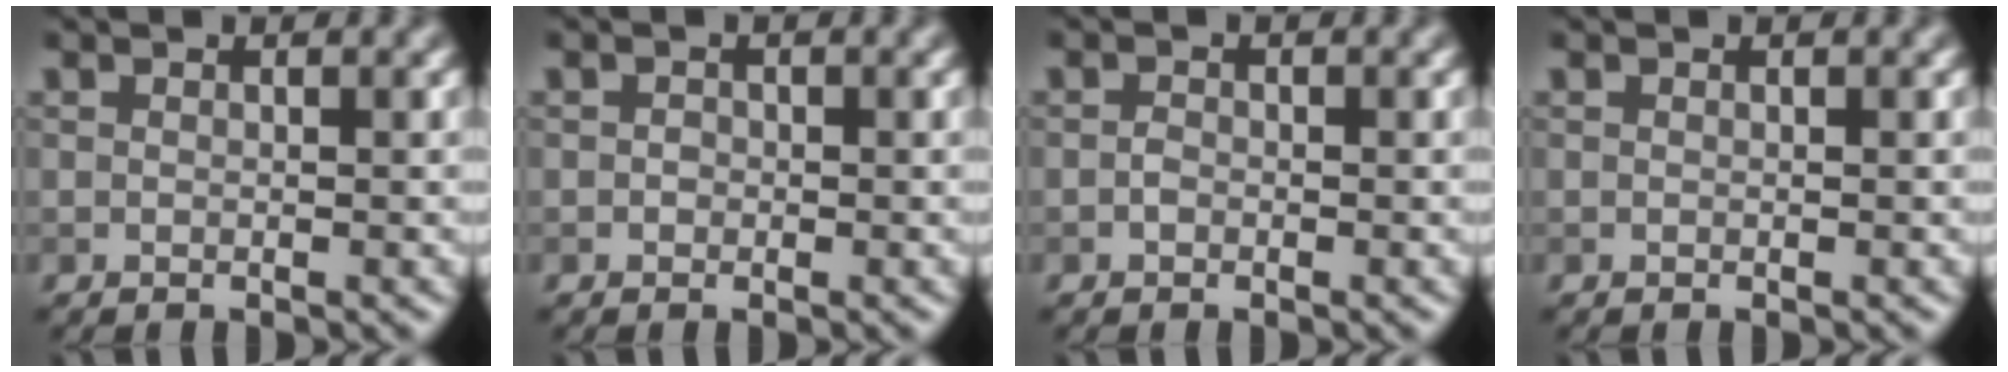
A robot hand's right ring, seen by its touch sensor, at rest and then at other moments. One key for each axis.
{"total": 0.6, "fx": -0.1, "fy": 0.6, "fz": 0.2, "tx": 0.000, "ty": -0.003, "tz": -0.004}
{"total": 0.7, "fx": -0.4, "fy": 0.5, "fz": 0.4, "tx": -0.007, "ty": 0.000, "tz": -0.008}
{"total": 0.0}